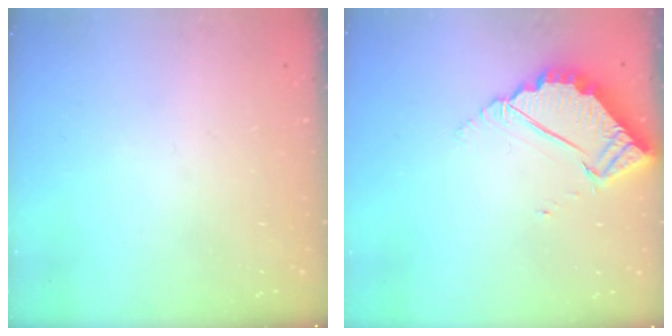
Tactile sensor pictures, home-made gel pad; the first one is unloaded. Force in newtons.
{"total": 4.2, "press": 4.2, "slide": 0.3}